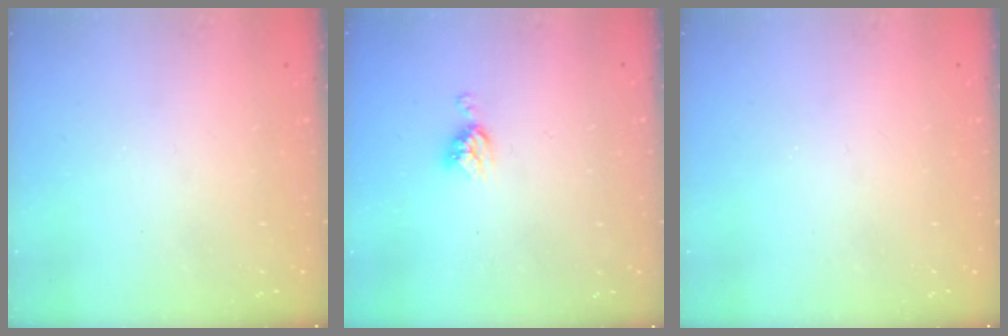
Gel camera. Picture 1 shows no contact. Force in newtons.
{"total": 5.9, "press": 5.9, "slide": 0.4}
{"total": 0.0}